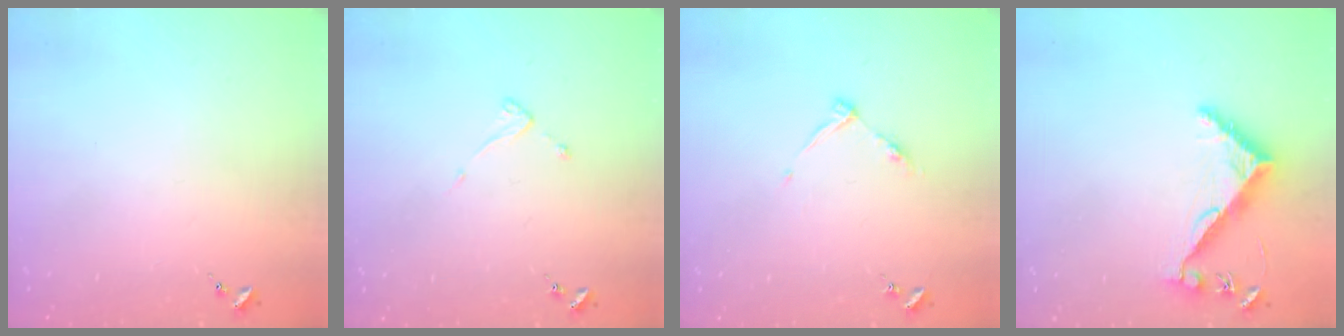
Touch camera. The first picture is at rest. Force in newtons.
{"total": 3.6, "press": 3.6, "slide": 0.4}
{"total": 6.0, "press": 6.0, "slide": 0.7}
{"total": 7.5, "press": 7.4, "slide": 0.6}